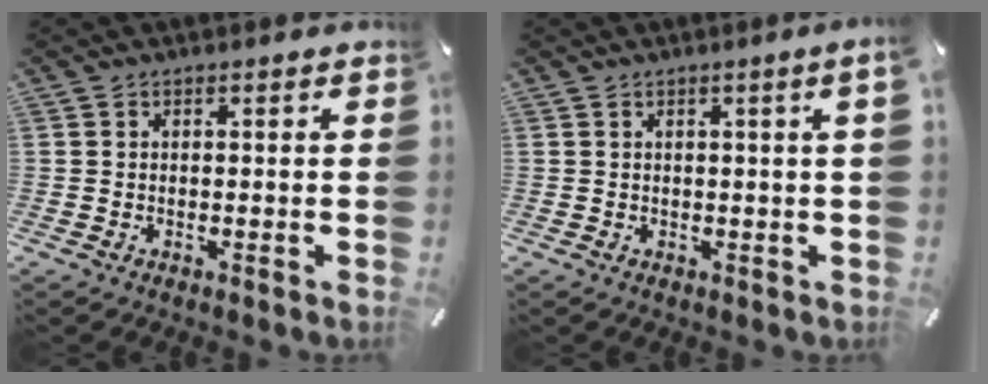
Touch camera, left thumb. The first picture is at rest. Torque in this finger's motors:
{"motor_torque": [0.19, -0.22, 0.20, 0.11, 0.09]}